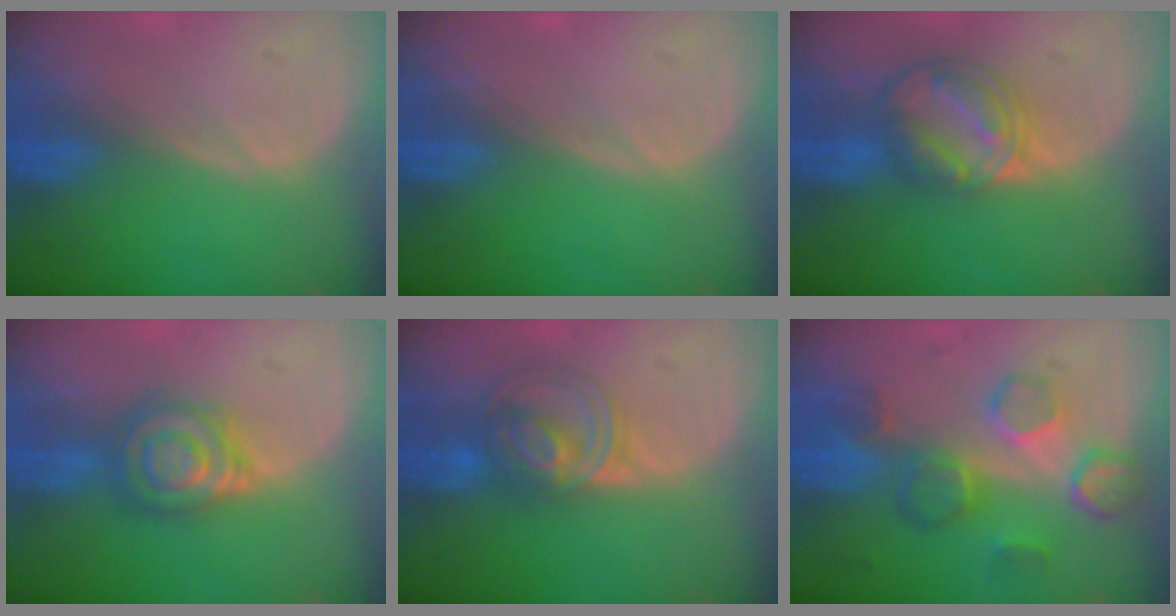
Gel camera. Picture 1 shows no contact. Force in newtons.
{"total": 0.0}
{"total": 8.2, "press": 7.0, "slide": 4.3}
{"total": 6.3, "press": 6.3, "slide": 0.5}
{"total": 6.4, "press": 6.3, "slide": 1.6}
{"total": 8.4, "press": 7.7, "slide": 3.4}